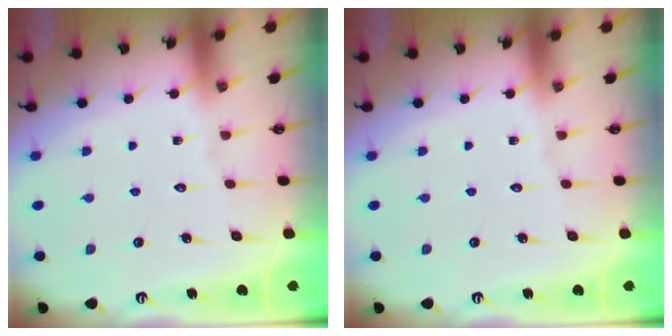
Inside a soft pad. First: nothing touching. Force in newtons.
{"total": 0.0}